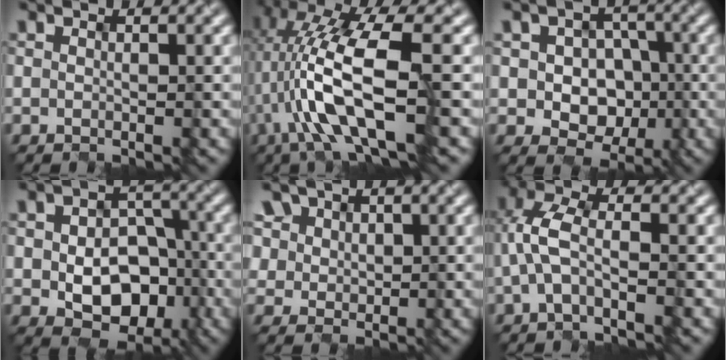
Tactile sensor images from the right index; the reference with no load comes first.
{"total": 10.6, "force": [-2.3, 3.1, 9.9], "torque": [-0.194, 0.000, -0.038]}
{"total": 6.2, "force": [-0.9, 5.2, 3.2], "torque": [-0.041, 0.009, -0.021]}
{"total": 7.4, "force": [-1.9, 5.1, 5.0], "torque": [-0.072, -0.009, -0.016]}
{"total": 4.7, "force": [2.5, 3.8, 1.3], "torque": [-0.063, 0.000, 0.054]}
{"total": 3.7, "force": [-0.9, 1.6, 3.2], "torque": [-0.081, 0.012, -0.018]}